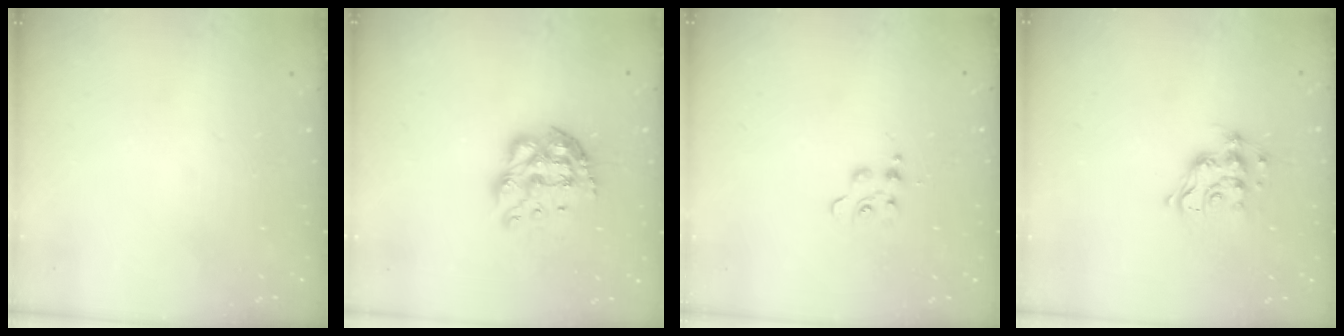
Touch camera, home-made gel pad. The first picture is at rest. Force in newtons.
{"total": 10.5, "press": 10.4, "slide": 0.8}
{"total": 5.6, "press": 5.6, "slide": 0.5}
{"total": 10.2, "press": 10.2, "slide": 0.8}